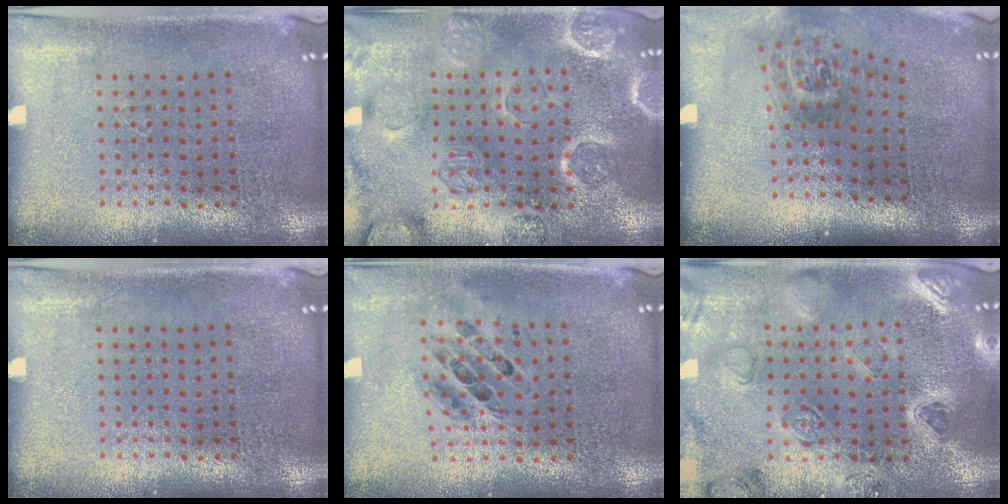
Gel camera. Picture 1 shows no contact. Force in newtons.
{"total": 3.3, "press": 3.2, "slide": 0.9}
{"total": 1.8, "press": 1.2, "slide": 1.4}
{"total": 0.0}
{"total": 0.8, "press": 0.7, "slide": 0.1}
{"total": 1.8, "press": 1.7, "slide": 0.2}